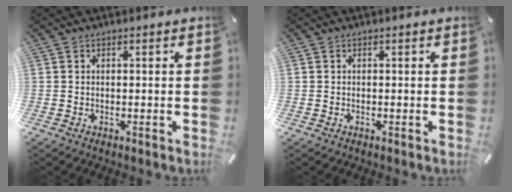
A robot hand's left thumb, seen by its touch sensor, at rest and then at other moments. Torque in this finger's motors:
{"motor_torque": [0.00, 0.00, 0.00, 0.00, 0.00]}